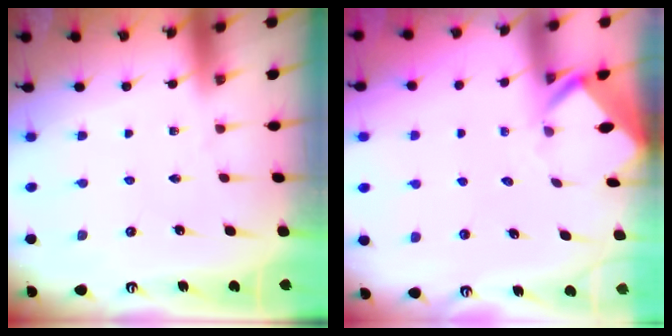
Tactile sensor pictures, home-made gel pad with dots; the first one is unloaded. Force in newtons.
{"total": 2.4, "press": 2.4, "slide": 0.1}